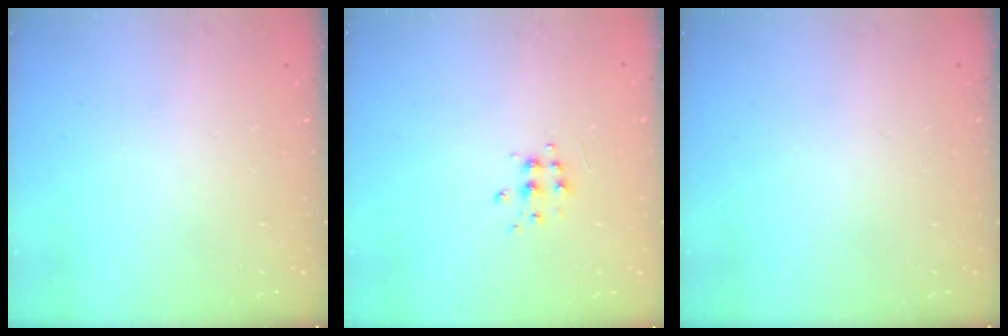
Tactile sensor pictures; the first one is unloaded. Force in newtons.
{"total": 5.8, "press": 5.7, "slide": 0.6}
{"total": 0.0}